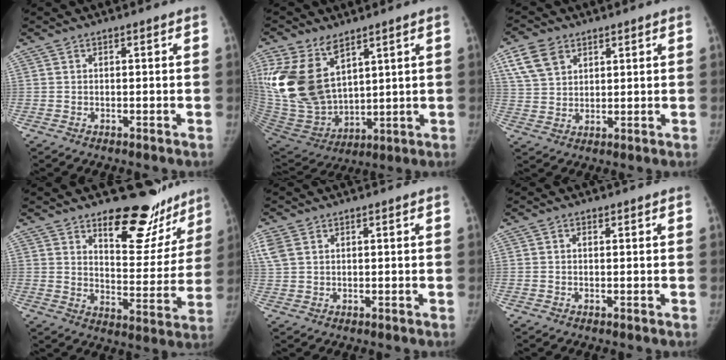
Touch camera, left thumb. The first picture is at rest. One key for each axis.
{"total": 19.7, "fx": 8.7, "fy": 11.6, "fz": 13.4, "tx": -0.264, "ty": -0.045, "tz": 0.188}
{"total": 7.9, "fx": 4.2, "fy": 5.3, "fz": 4.1, "tx": -0.068, "ty": -0.009, "tz": 0.086}
{"total": 17.4, "fx": 13.5, "fy": 7.7, "fz": 7.7, "tx": -0.036, "ty": -0.113, "tz": 0.182}
{"total": 4.7, "fx": 2.1, "fy": 2.9, "fz": 3.0, "tx": -0.092, "ty": 0.012, "tz": 0.051}
{"total": 0.0}